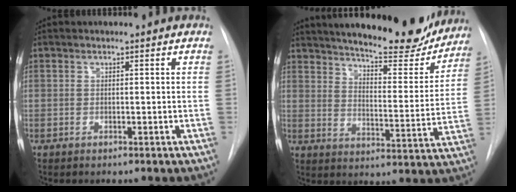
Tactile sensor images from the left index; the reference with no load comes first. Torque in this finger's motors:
{"motor_torque": [0.21, -0.35, 0.66, 0.13]}